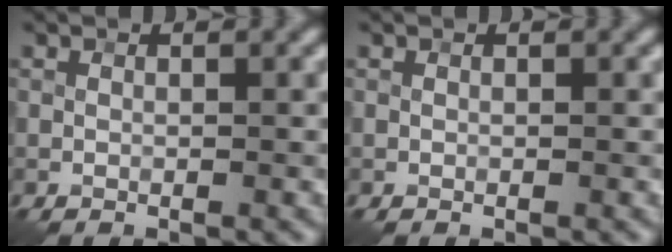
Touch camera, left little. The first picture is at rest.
{"total": 0.0}